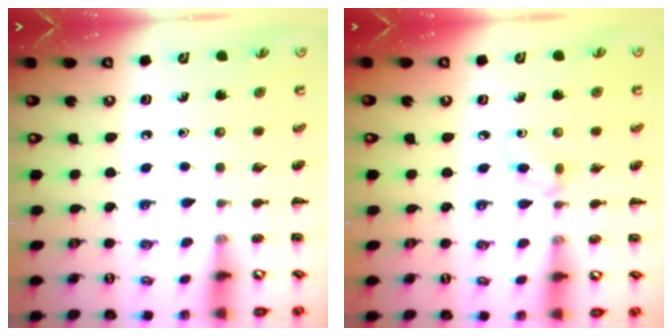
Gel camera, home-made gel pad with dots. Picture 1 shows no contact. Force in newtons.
{"total": 5.0, "press": 4.7, "slide": 1.6}